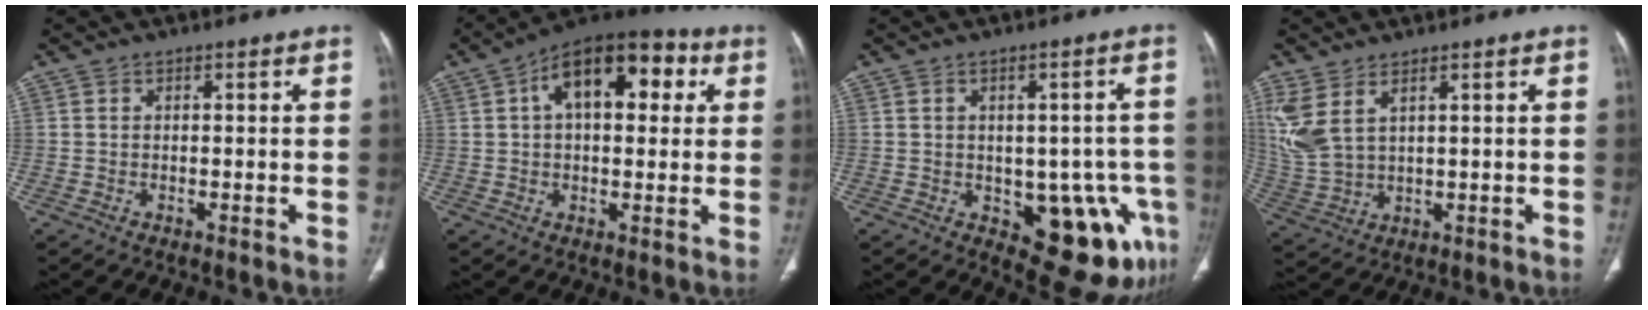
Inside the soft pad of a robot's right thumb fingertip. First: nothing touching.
{"total": 16.3, "force": [4.9, 8.6, 12.9], "torque": [-0.163, 0.027, 0.066]}
{"total": 12.9, "force": [-4.2, 6.8, 10.2], "torque": [-0.082, 0.012, -0.037]}
{"total": 9.2, "force": [4.3, 4.6, 6.7], "torque": [-0.166, -0.011, 0.105]}